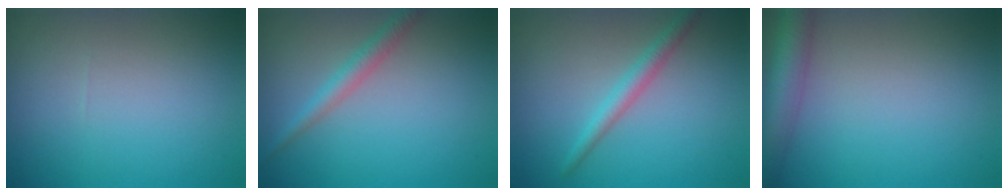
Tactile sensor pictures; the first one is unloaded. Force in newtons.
{"total": 2.0, "press": 2.0, "slide": 0.0}
{"total": 2.1, "press": 2.1, "slide": 0.1}
{"total": 4.2, "press": 4.2, "slide": 0.2}